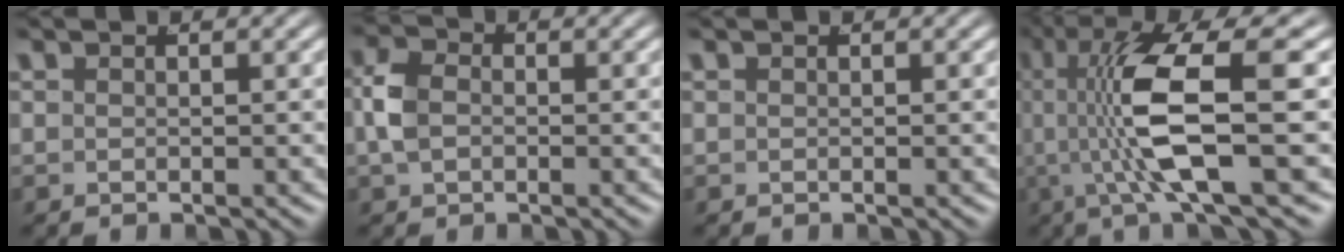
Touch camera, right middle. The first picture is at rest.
{"total": 2.8, "force": [-0.3, 2.1, 1.8], "torque": [-0.054, -0.008, 0.000]}
{"total": 0.0}
{"total": 8.2, "force": [0.6, 1.8, 8.0], "torque": [-0.163, -0.009, 0.017]}